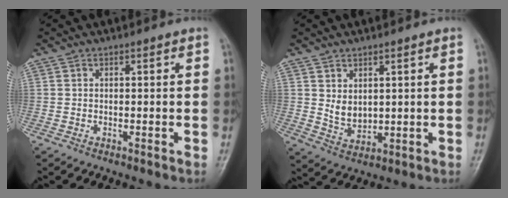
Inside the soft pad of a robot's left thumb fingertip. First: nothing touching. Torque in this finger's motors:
{"motor_torque": [-0.03, 0.17, 0.23, -0.11, 0.02]}